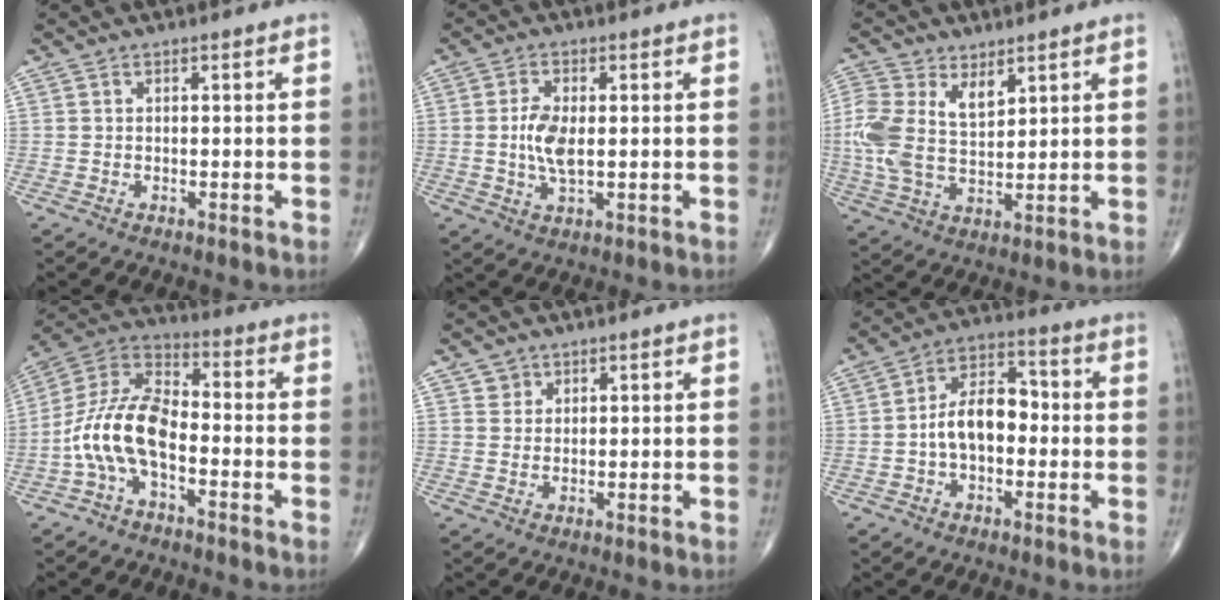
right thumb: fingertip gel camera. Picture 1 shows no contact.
{"total": 6.0, "force": [0.1, 2.7, 5.3], "torque": [-0.110, -0.006, 0.000]}
{"total": 10.7, "force": [3.7, 6.0, 8.1], "torque": [-0.176, -0.002, 0.076]}
{"total": 12.9, "force": [-3.8, 6.5, 10.5], "torque": [-0.211, 0.050, -0.083]}
{"total": 2.2, "force": [1.3, 1.7, 0.1], "torque": [0.017, -0.007, 0.015]}
{"total": 9.9, "force": [-1.1, 6.1, 7.7], "torque": [-0.116, 0.038, -0.031]}